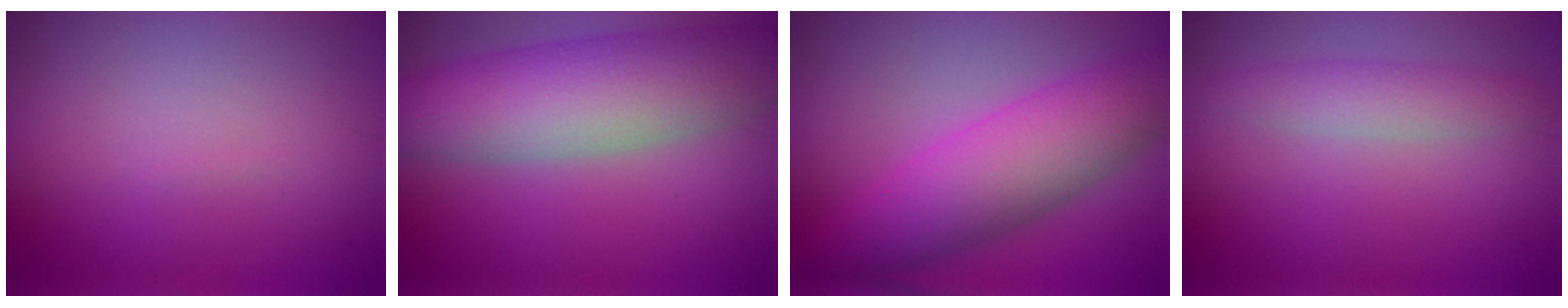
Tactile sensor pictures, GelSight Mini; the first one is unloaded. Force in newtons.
{"total": 9.4, "press": 9.4, "slide": 0.3}
{"total": 7.7, "press": 7.7, "slide": 0.1}
{"total": 2.6, "press": 2.6, "slide": 0.1}